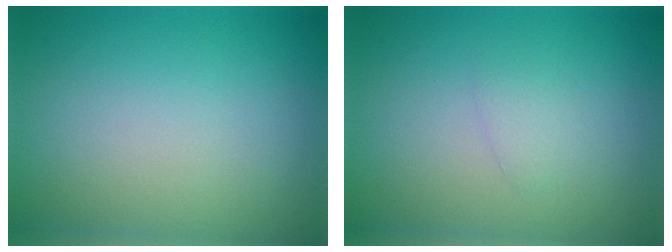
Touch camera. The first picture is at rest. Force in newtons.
{"total": 0.9, "press": 0.9, "slide": 0.0}